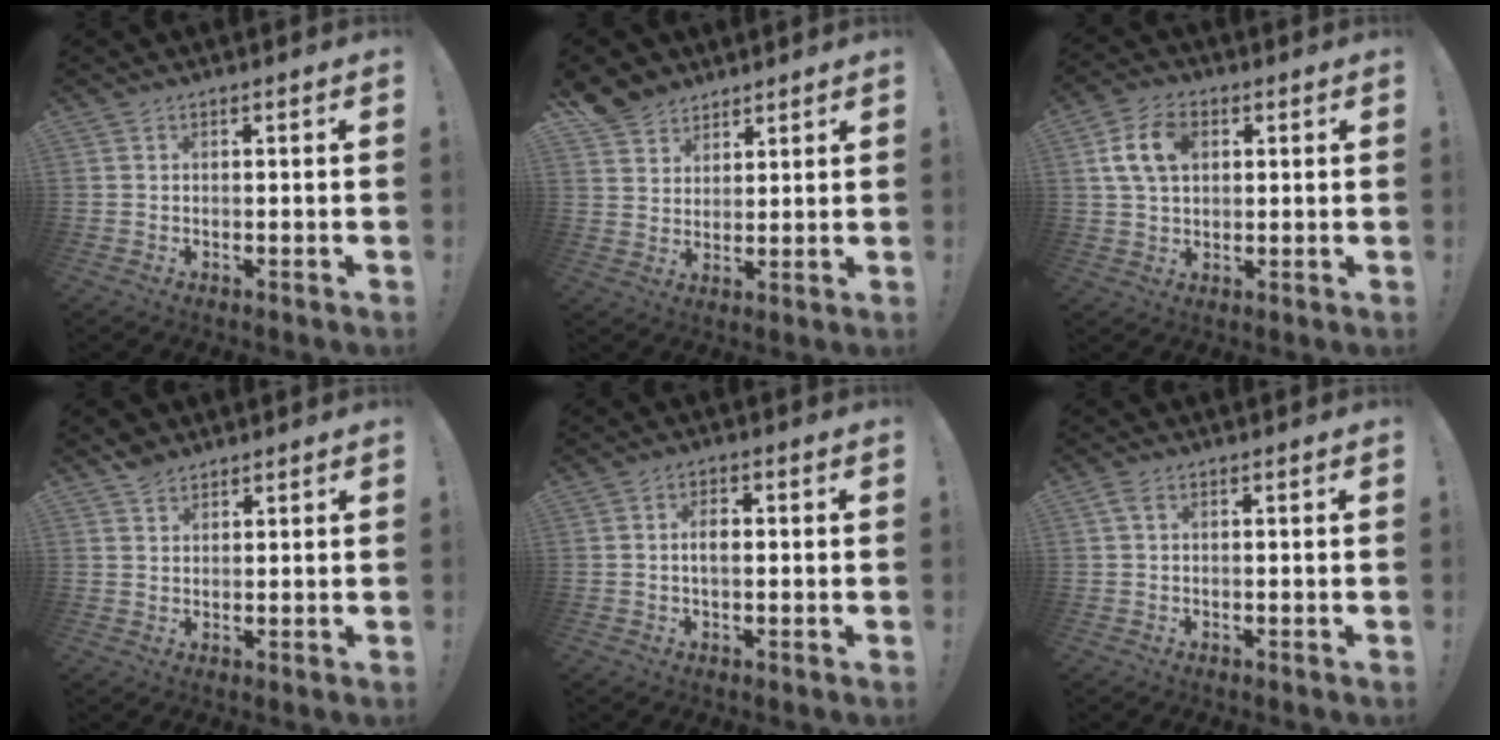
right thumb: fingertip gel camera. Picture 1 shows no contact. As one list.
[{"total": 7.2, "force": [5.6, 4.5, 0.6], "torque": [-0.018, -0.041, 0.113]}, {"total": 10.7, "force": [3.0, 7.1, 7.4], "torque": [-0.134, 0.009, 0.057]}, {"total": 3.7, "force": [3.0, 2.1, 0.8], "torque": [-0.006, -0.012, 0.057]}, {"total": 3.7, "force": [0.0, 1.9, 3.2], "torque": [-0.047, 0.004, -0.002]}, {"total": 1.6, "force": [0.4, 0.9, 1.3], "torque": [-0.019, 0.002, 0.006]}]